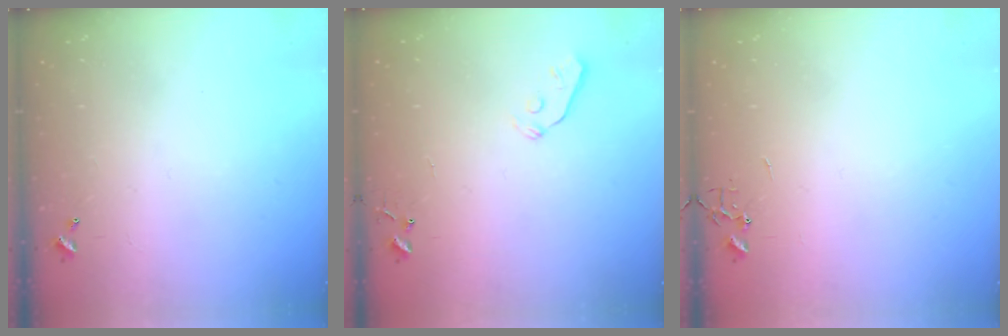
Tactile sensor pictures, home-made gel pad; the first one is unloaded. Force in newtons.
{"total": 3.7, "press": 3.6, "slide": 0.7}
{"total": 0.0}